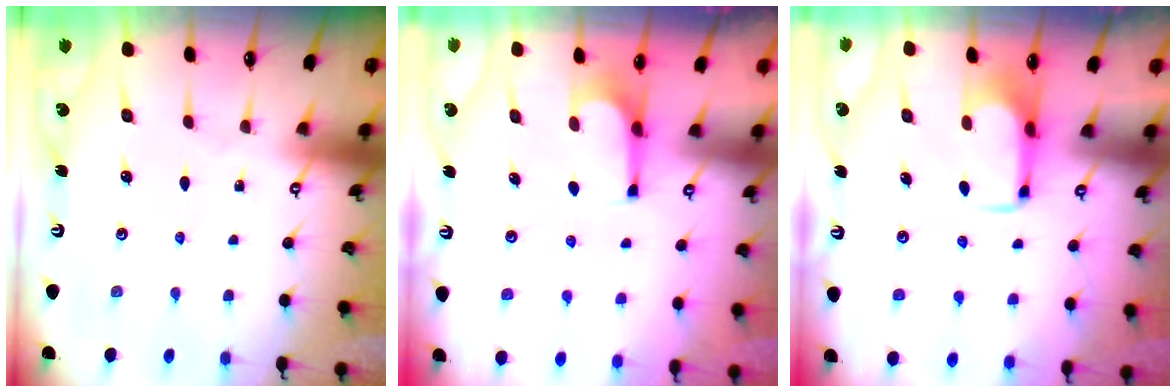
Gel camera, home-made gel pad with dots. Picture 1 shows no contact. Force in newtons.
{"total": 1.4, "press": 1.4, "slide": 0.4}
{"total": 1.8, "press": 1.8, "slide": 0.4}